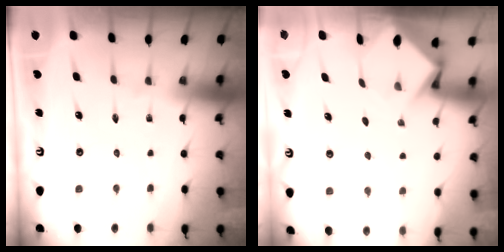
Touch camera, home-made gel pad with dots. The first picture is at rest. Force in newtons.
{"total": 4.0, "press": 4.0, "slide": 0.2}